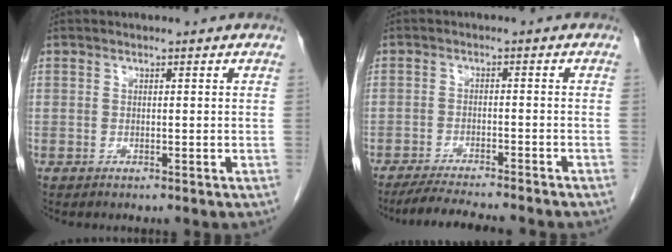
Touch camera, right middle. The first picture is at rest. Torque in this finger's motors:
{"motor_torque": [0.19, -0.16, 0.06, 0.02]}